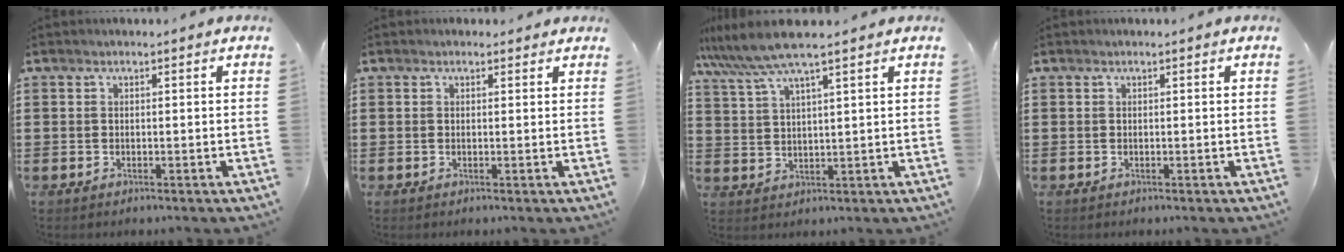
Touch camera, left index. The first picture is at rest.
{"total": 0.5, "force": [0.3, 0.4, 0.2], "torque": [-0.005, 0.004, 0.005]}
{"total": 6.7, "force": [5.3, 0.0, 4.1], "torque": [-0.093, -0.013, 0.093]}
{"total": 0.0}